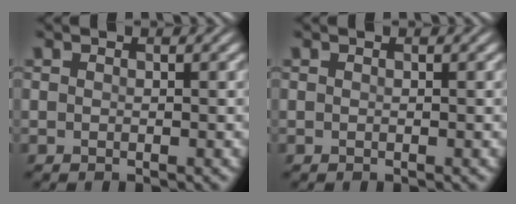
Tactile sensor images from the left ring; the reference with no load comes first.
{"total": 0.0}